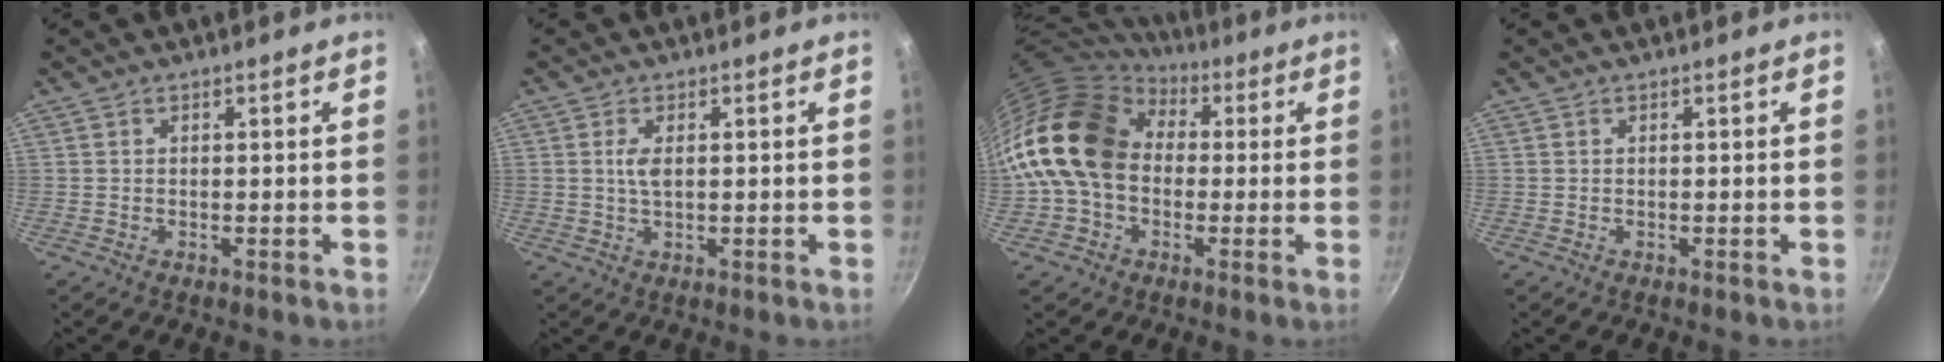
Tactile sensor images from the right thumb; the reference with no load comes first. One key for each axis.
{"total": 2.8, "fx": 0.6, "fy": 1.2, "fz": 2.4, "tx": -0.047, "ty": -0.001, "tz": 0.012}
{"total": 18.5, "fx": 1.6, "fy": 14.0, "fz": 11.9, "tx": -0.207, "ty": 0.037, "tz": 0.015}
{"total": 0.0}